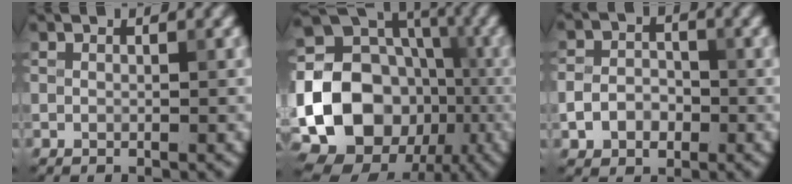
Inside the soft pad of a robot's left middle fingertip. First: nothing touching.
{"total": 22.9, "force": [-5.8, 19.7, 10.1], "torque": [-0.213, -0.008, -0.133]}
{"total": 2.9, "force": [-1.2, 2.2, 1.5], "torque": [-0.028, 0.005, -0.024]}